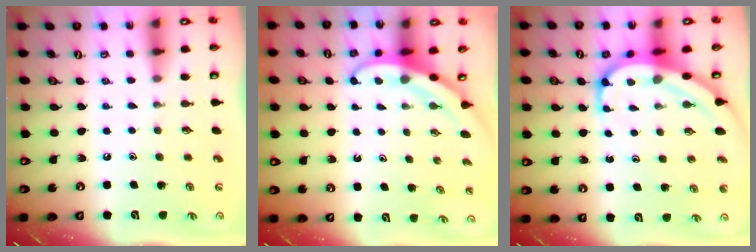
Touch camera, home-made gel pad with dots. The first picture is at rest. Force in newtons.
{"total": 4.0, "press": 4.0, "slide": 0.4}
{"total": 9.8, "press": 9.7, "slide": 1.0}